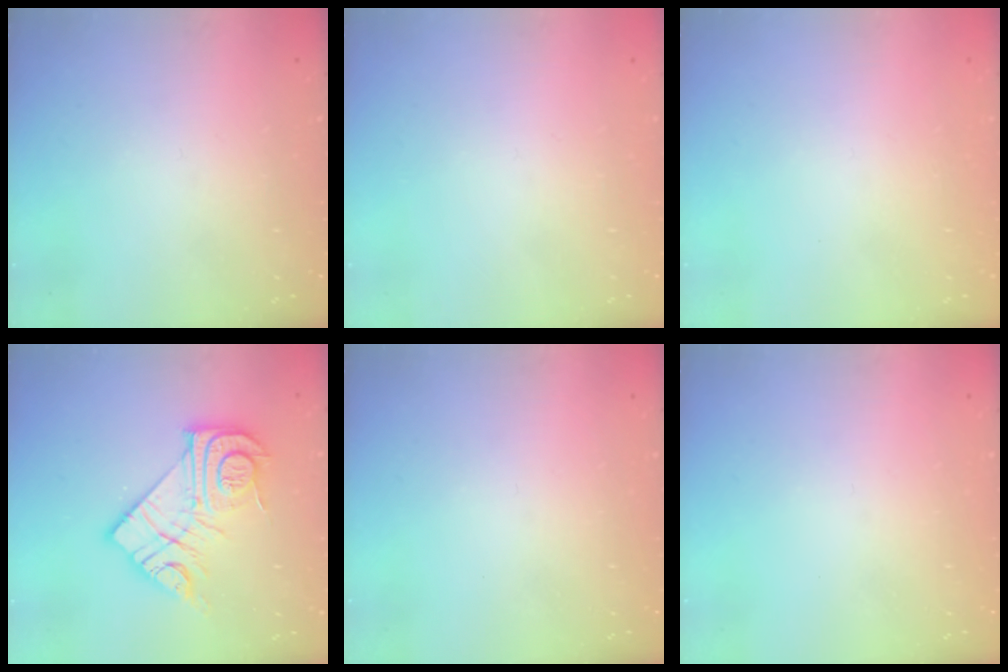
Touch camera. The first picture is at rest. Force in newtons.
{"total": 1.8, "press": 1.8, "slide": 0.1}
{"total": 1.7, "press": 1.7, "slide": 0.1}
{"total": 16.9, "press": 16.9, "slide": 1.5}
{"total": 0.0}
{"total": 0.0}